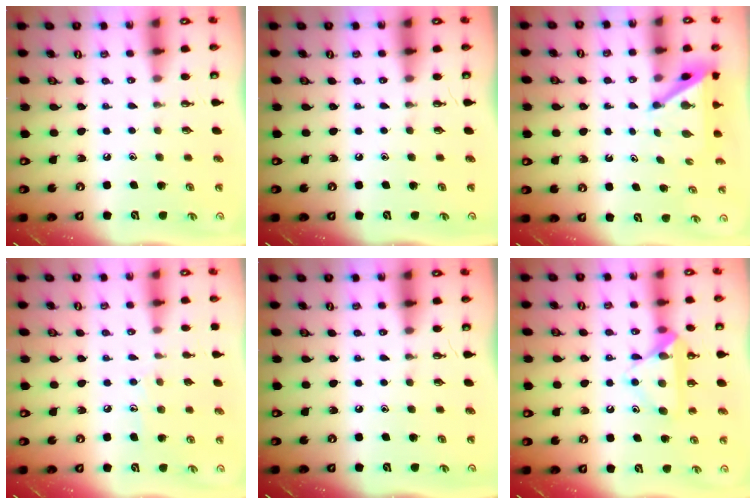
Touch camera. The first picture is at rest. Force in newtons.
{"total": 0.0}
{"total": 4.9, "press": 4.9, "slide": 0.1}
{"total": 6.4, "press": 6.4, "slide": 0.6}
{"total": 0.0}
{"total": 12.7, "press": 12.6, "slide": 0.8}